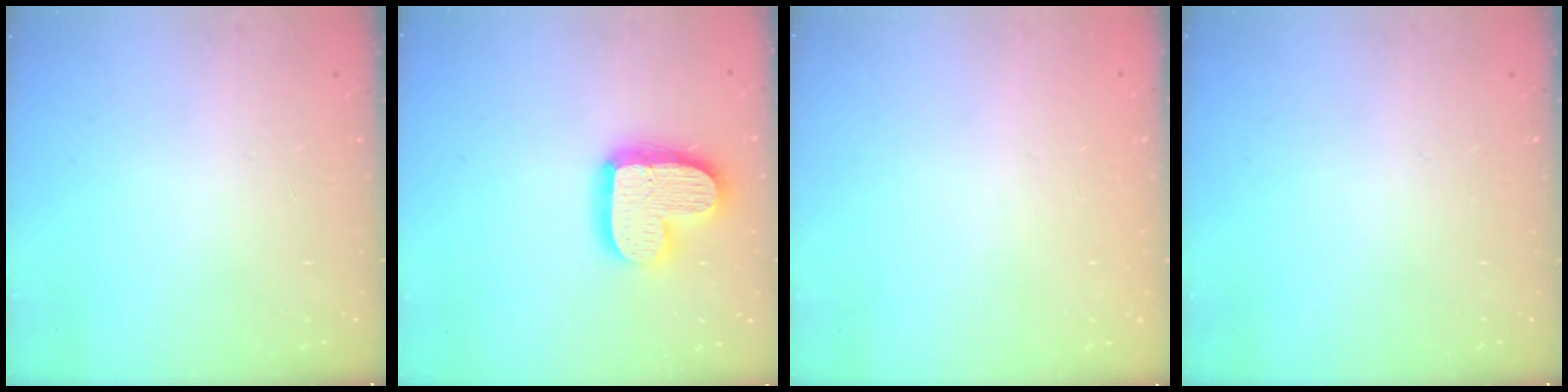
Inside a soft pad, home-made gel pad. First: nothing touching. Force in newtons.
{"total": 17.0, "press": 17.0, "slide": 1.4}
{"total": 0.0}
{"total": 0.0}